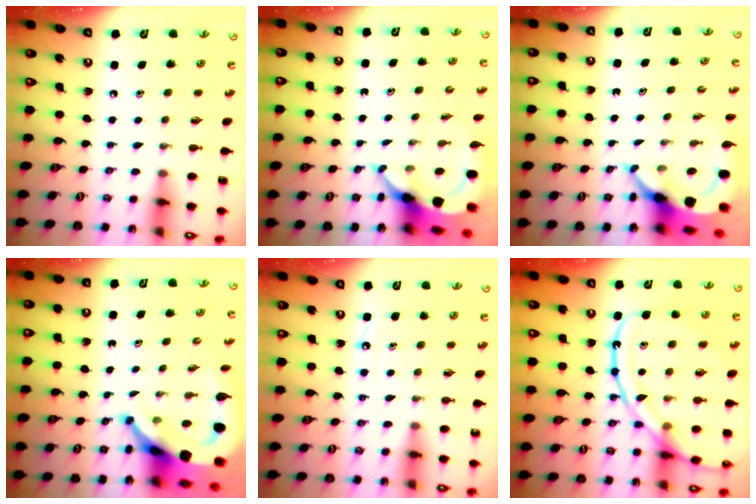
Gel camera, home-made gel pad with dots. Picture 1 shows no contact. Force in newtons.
{"total": 5.5, "press": 5.5, "slide": 0.7}
{"total": 5.8, "press": 5.8, "slide": 0.8}
{"total": 9.1, "press": 9.0, "slide": 1.2}
{"total": 5.1, "press": 5.1, "slide": 0.5}
{"total": 19.4, "press": 19.3, "slide": 1.9}